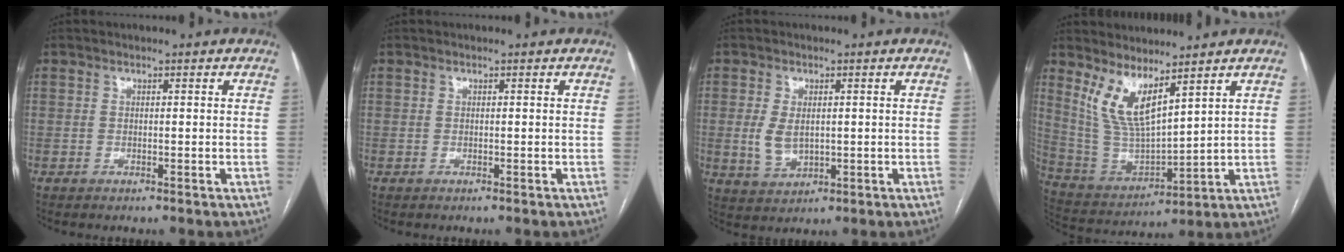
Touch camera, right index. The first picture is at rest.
{"total": 0.0}
{"total": 4.8, "force": [0.1, 2.9, 3.8], "torque": [-0.079, -0.001, 0.012]}
{"total": 9.7, "force": [6.3, 2.1, 7.1], "torque": [-0.156, -0.015, 0.146]}